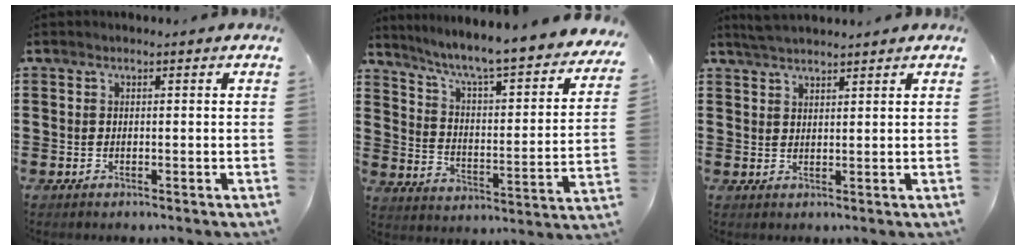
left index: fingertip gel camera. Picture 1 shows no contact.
{"total": 6.0, "force": [4.9, -0.5, 3.4], "torque": [-0.089, -0.052, 0.073]}
{"total": 2.8, "force": [2.7, 0.0, 0.8], "torque": [-0.022, 0.001, 0.051]}